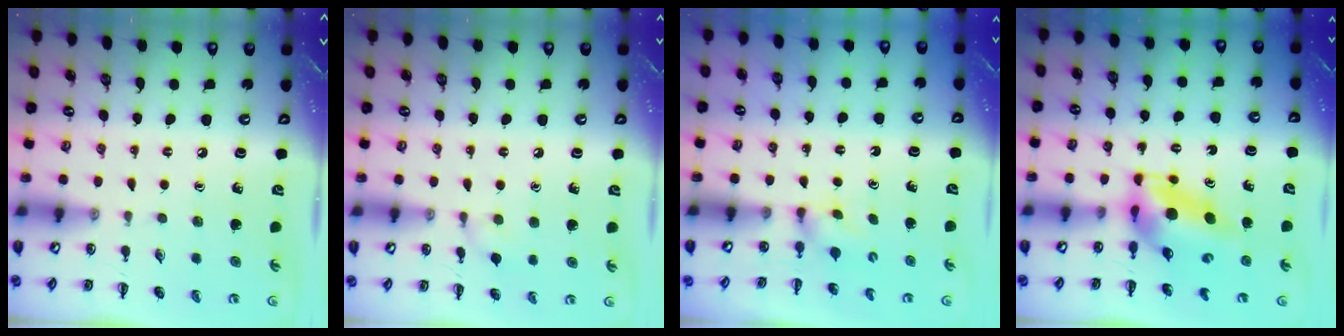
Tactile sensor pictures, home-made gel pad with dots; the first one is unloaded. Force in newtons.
{"total": 5.6, "press": 5.2, "slide": 1.9}
{"total": 1.8, "press": 1.5, "slide": 0.9}
{"total": 5.2, "press": 5.0, "slide": 1.3}